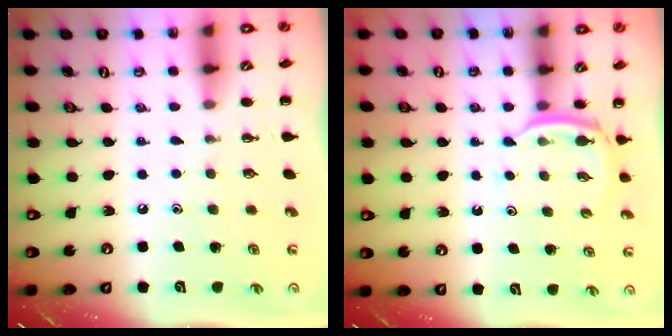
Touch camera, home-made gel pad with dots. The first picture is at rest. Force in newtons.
{"total": 3.6, "press": 3.4, "slide": 1.1}